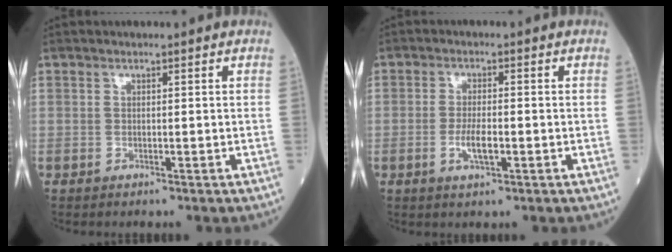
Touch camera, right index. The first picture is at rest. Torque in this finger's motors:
{"motor_torque": [0.20, -0.08, 0.16, 0.09]}